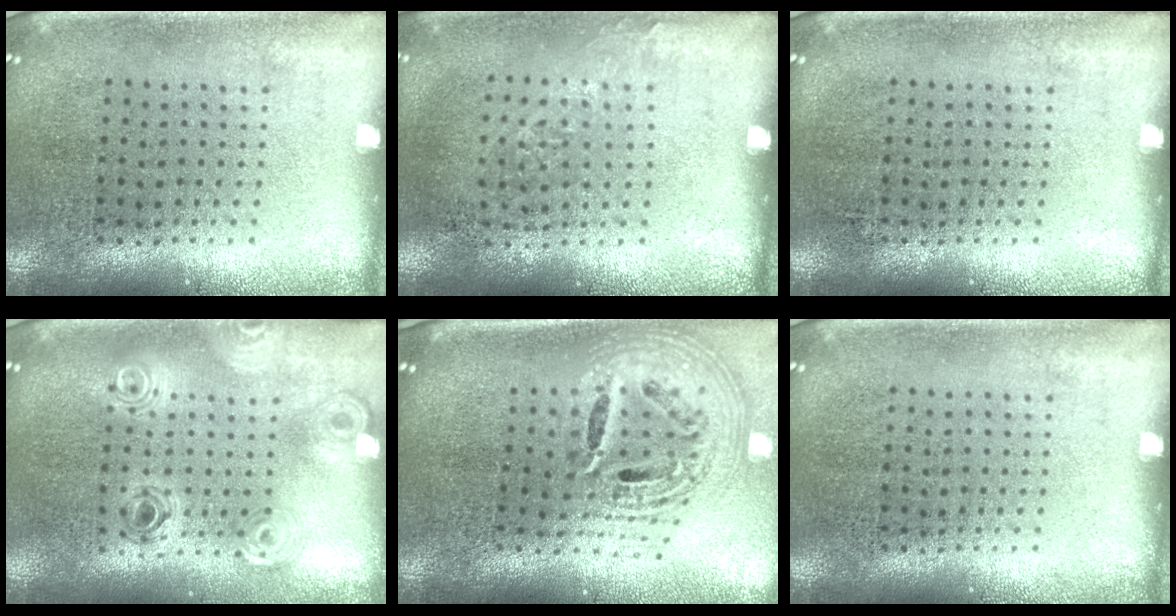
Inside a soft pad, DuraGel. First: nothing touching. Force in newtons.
{"total": 0.8, "press": 0.6, "slide": 0.6}
{"total": 0.0}
{"total": 0.8, "press": 0.8, "slide": 0.1}
{"total": 2.7, "press": 1.9, "slide": 1.9}
{"total": 0.0}